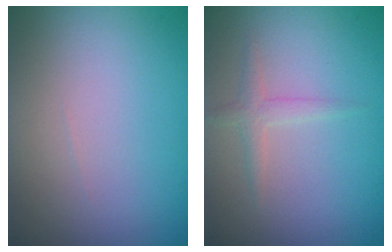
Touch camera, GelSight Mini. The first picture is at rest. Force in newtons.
{"total": 1.5, "press": 1.5, "slide": 0.1}